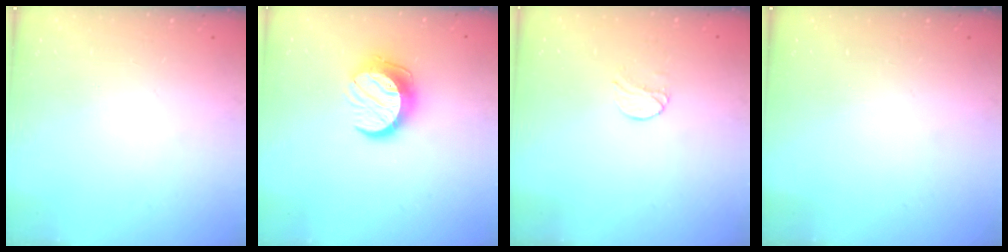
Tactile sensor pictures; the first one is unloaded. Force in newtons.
{"total": 11.3, "press": 11.2, "slide": 0.7}
{"total": 6.0, "press": 5.9, "slide": 0.6}
{"total": 0.0}